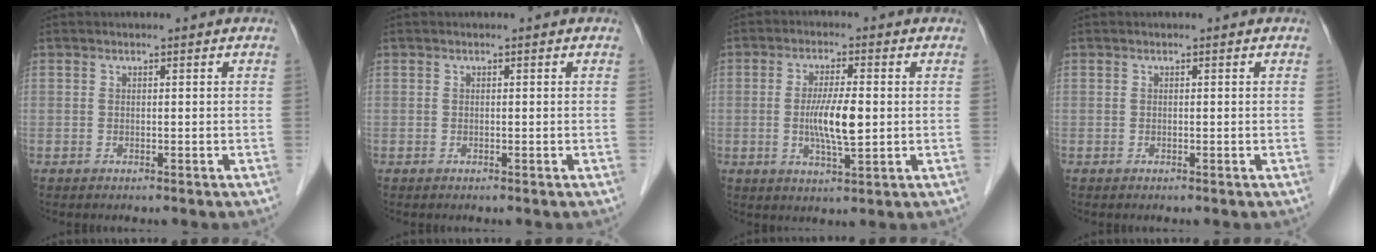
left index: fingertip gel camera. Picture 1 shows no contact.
{"total": 0.0}
{"total": 6.8, "force": [-0.6, 1.0, 6.7], "torque": [-0.132, -0.013, -0.013]}
{"total": 0.0}